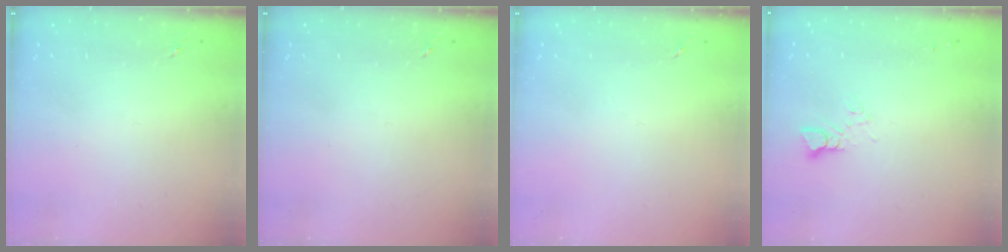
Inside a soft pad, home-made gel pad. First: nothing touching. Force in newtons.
{"total": 0.0}
{"total": 0.0}
{"total": 2.9, "press": 2.9, "slide": 0.2}